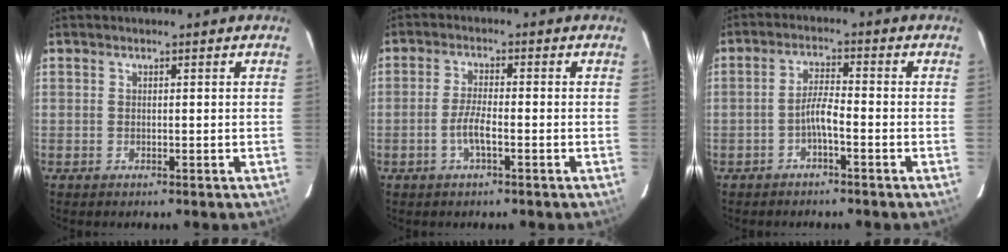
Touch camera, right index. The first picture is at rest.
{"total": 4.0, "force": [-1.7, 0.6, 3.6], "torque": [-0.077, 0.000, -0.033]}
{"total": 3.3, "force": [-1.9, 0.3, 2.7], "torque": [-0.058, 0.010, -0.037]}